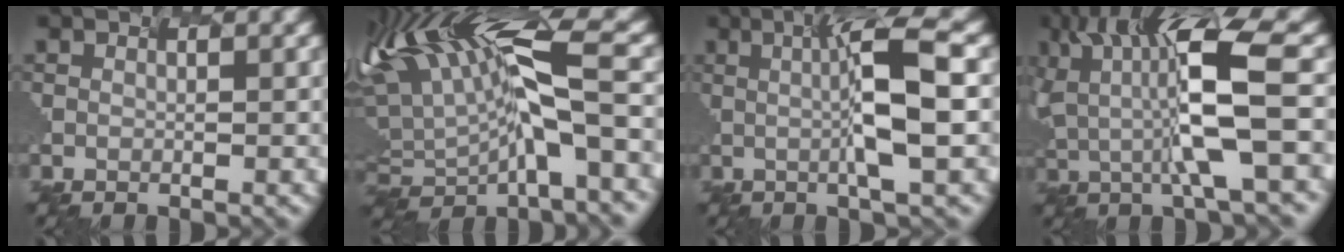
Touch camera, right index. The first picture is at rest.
{"total": 10.3, "force": [0.0, 3.1, 9.8], "torque": [-0.194, 0.017, 0.028]}
{"total": 5.2, "force": [-0.3, -0.1, 5.2], "torque": [-0.107, 0.001, 0.022]}
{"total": 9.0, "force": [0.0, 1.7, 8.8], "torque": [-0.189, 0.005, 0.027]}